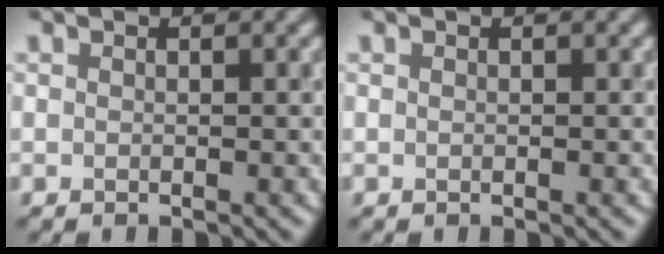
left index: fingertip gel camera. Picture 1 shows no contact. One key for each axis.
{"total": 0.0}